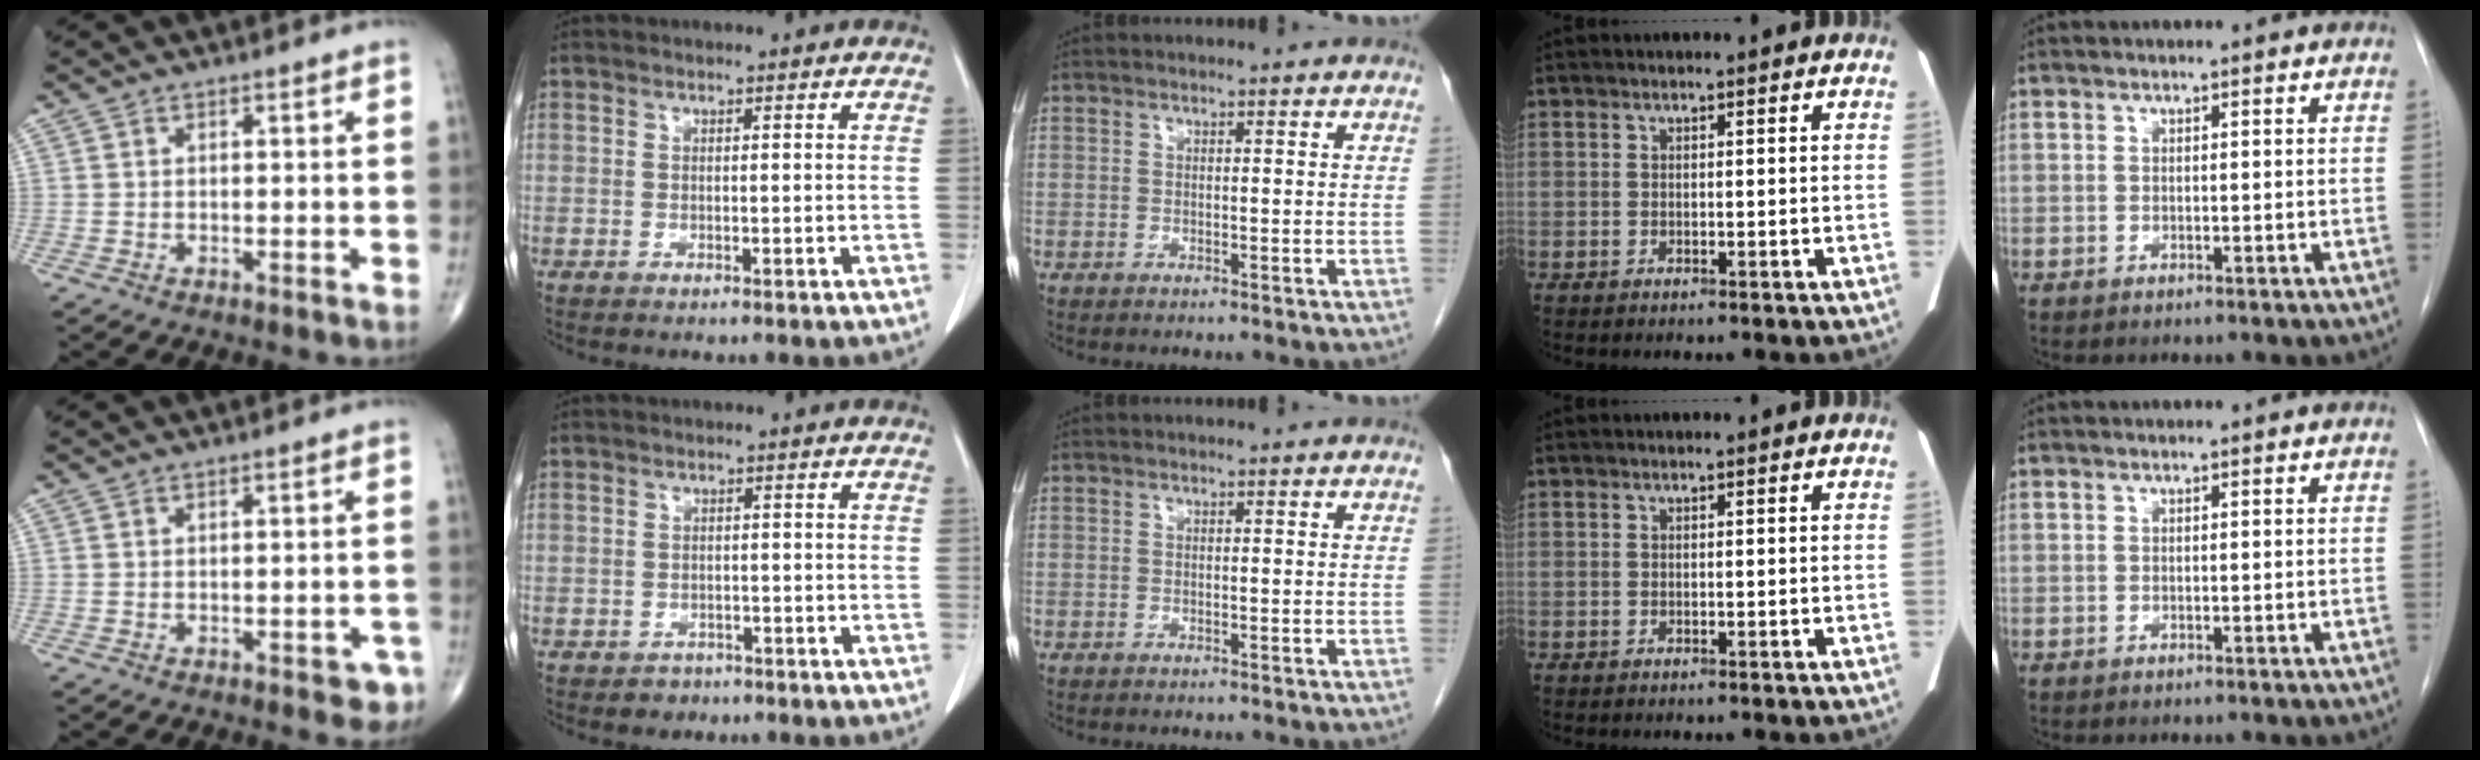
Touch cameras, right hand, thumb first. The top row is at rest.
{"thumb": {"total": 3.4, "force": [-1.7, 1.7, 2.4], "torque": [-0.010, 0.005, -0.017]}, "index": {"total": 2.2, "force": [-1.3, 1.8, 0.0], "torque": [-0.001, 0.007, -0.019]}}